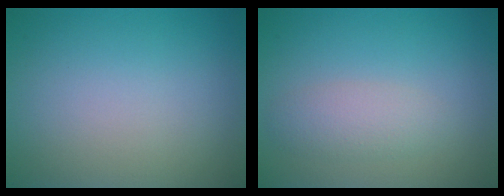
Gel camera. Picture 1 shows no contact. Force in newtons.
{"total": 2.3, "press": 2.3, "slide": 0.1}